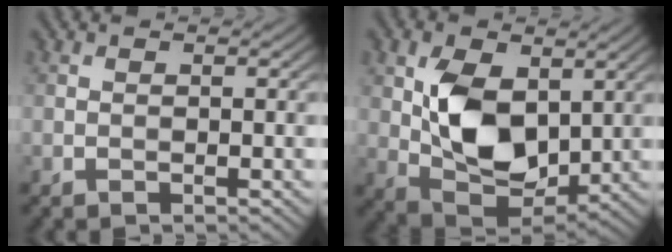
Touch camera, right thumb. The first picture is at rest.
{"total": 10.3, "force": [1.8, 6.6, 7.7], "torque": [-0.166, -0.010, 0.040]}